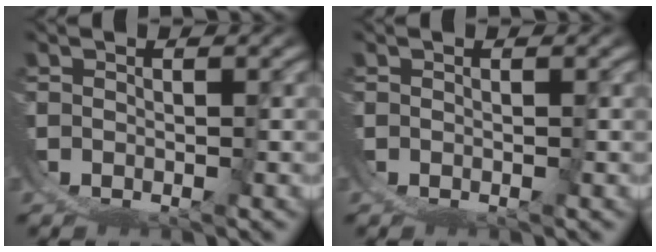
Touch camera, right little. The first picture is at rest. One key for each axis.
{"total": 0.0}